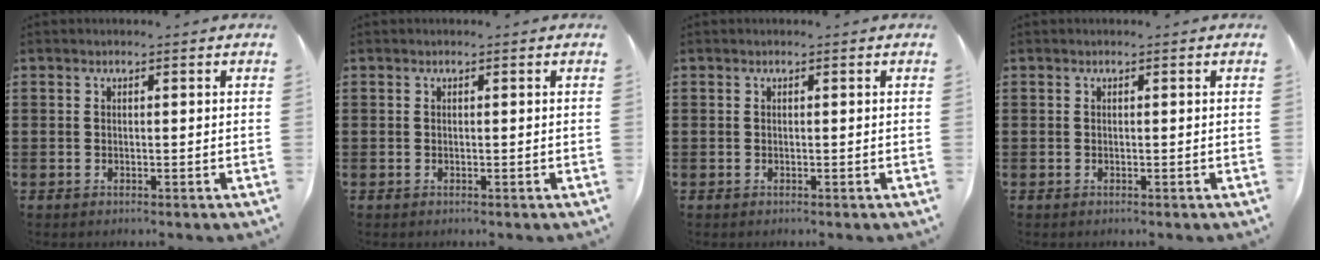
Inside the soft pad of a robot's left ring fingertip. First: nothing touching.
{"total": 0.0}
{"total": 0.0}
{"total": 0.0}